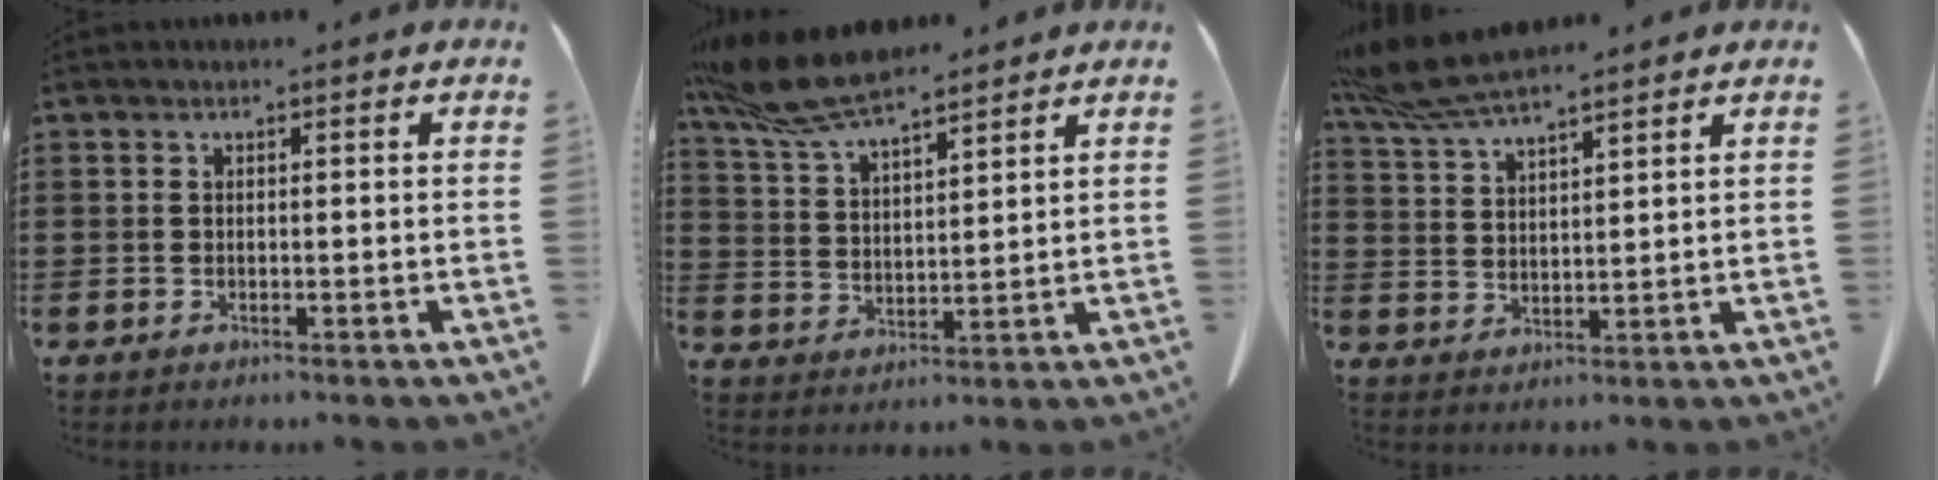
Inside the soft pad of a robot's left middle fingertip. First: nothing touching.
{"total": 9.8, "force": [8.3, 1.7, 4.9], "torque": [-0.122, -0.027, 0.154]}
{"total": 7.9, "force": [6.8, 1.2, 3.8], "torque": [-0.095, -0.017, 0.128]}